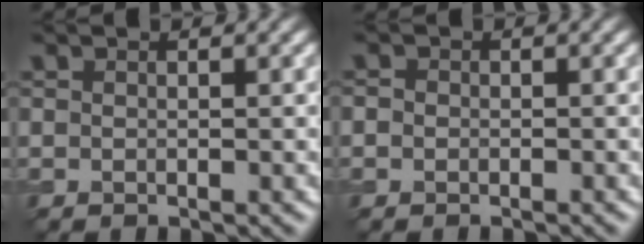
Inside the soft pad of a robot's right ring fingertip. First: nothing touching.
{"total": 1.0, "force": [-0.6, 0.8, 0.2], "torque": [0.005, 0.005, -0.012]}